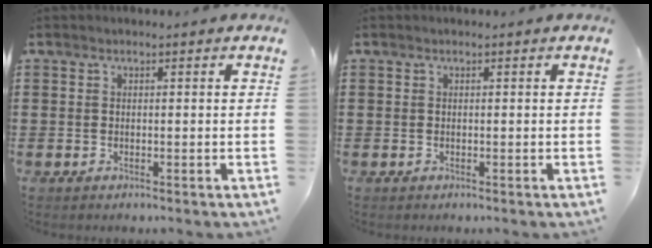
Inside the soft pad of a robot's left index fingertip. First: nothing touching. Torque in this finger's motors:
{"motor_torque": [0.00, 0.01, 0.00, 0.01]}